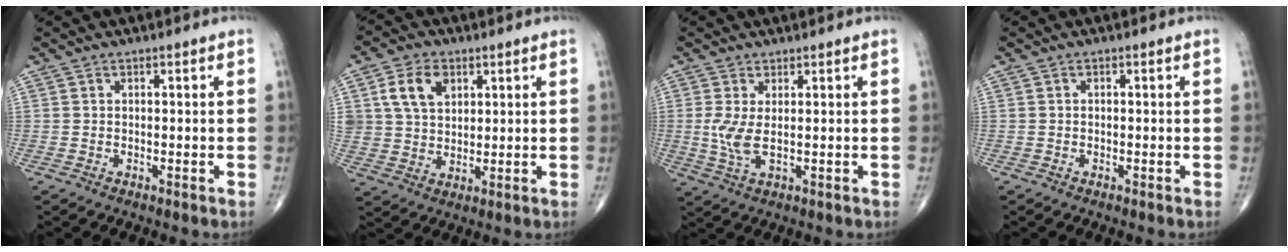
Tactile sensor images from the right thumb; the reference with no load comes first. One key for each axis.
{"total": 8.7, "fx": 3.3, "fy": 6.1, "fz": 5.2, "tx": -0.081, "ty": -0.006, "tz": 0.064}
{"total": 4.6, "fx": 0.4, "fy": 1.5, "fz": 4.3, "tx": -0.106, "ty": -0.012, "tz": 0.011}
{"total": 0.0}